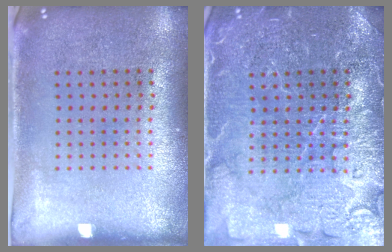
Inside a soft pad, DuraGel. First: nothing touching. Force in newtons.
{"total": 4.5, "press": 4.4, "slide": 0.6}